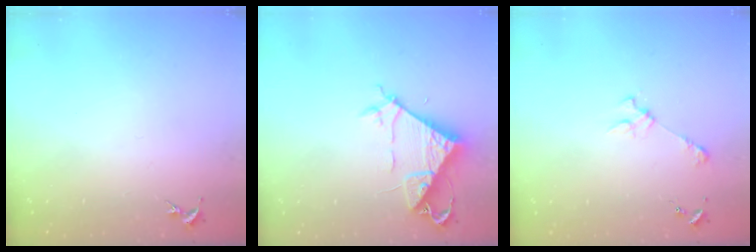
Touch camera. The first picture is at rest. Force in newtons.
{"total": 7.3, "press": 7.2, "slide": 0.7}
{"total": 2.4, "press": 2.4, "slide": 0.3}